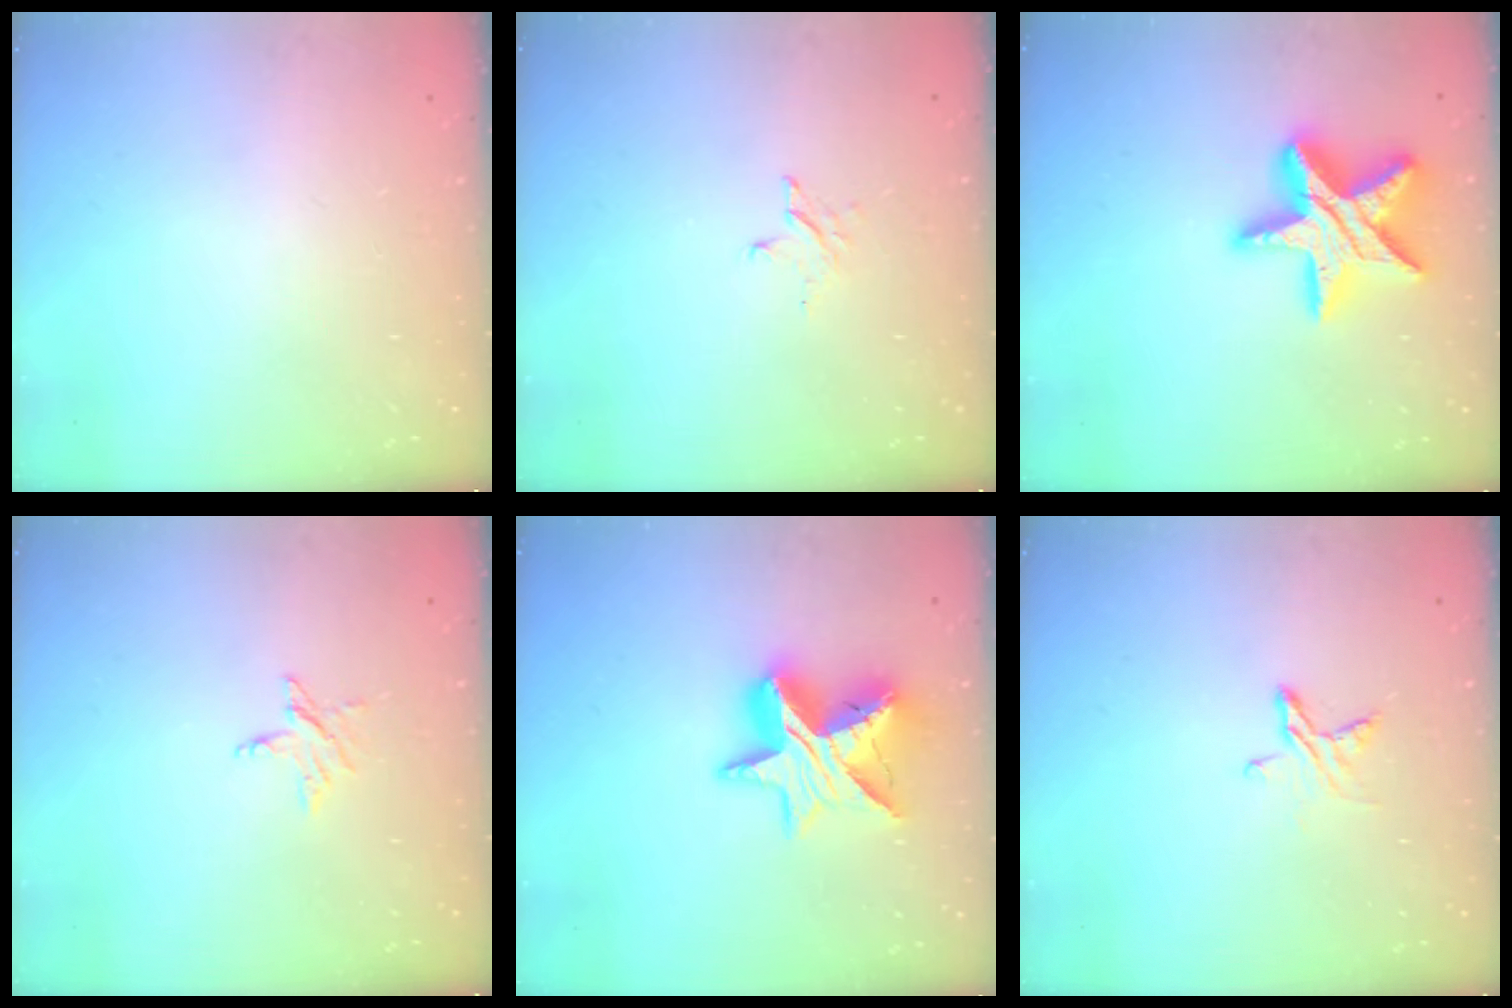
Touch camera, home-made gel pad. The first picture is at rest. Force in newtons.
{"total": 2.6, "press": 2.6, "slide": 0.3}
{"total": 21.1, "press": 21.0, "slide": 1.7}
{"total": 3.4, "press": 3.4, "slide": 0.3}
{"total": 14.6, "press": 14.5, "slide": 1.0}
{"total": 6.6, "press": 6.6, "slide": 0.7}